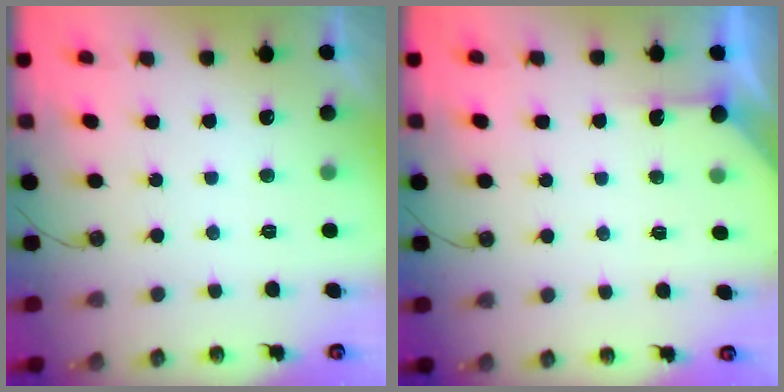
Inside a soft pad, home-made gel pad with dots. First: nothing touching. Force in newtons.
{"total": 2.6, "press": 2.6, "slide": 0.3}